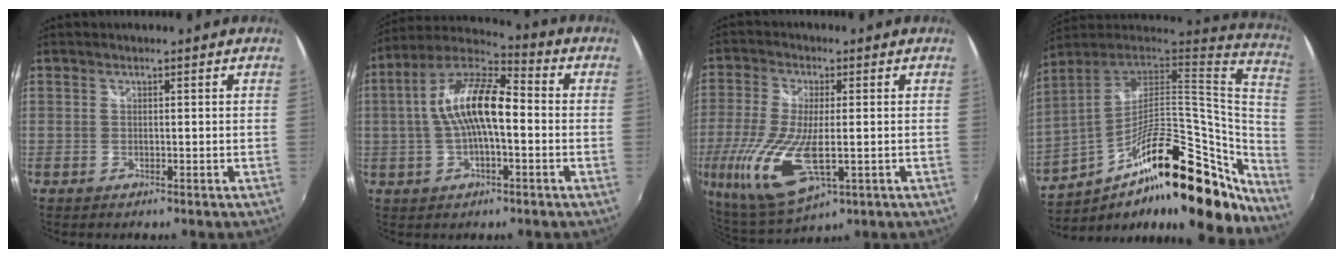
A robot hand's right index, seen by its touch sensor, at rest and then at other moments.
{"total": 13.6, "force": [-0.6, 5.0, 12.6], "torque": [-0.241, 0.020, -0.018]}
{"total": 17.9, "force": [-4.5, 7.3, 15.8], "torque": [-0.347, -0.044, -0.075]}
{"total": 31.2, "force": [-16.3, 11.3, 24.0], "torque": [-0.369, -0.017, -0.251]}